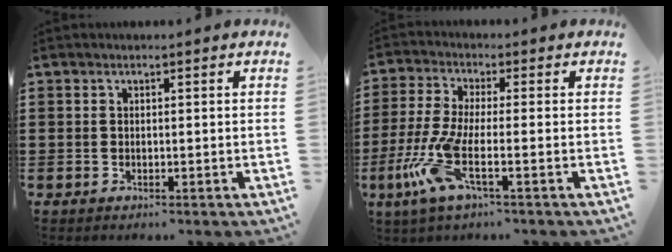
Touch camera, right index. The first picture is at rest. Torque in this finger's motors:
{"motor_torque": [2.14, 0.00, 0.55, 0.21]}